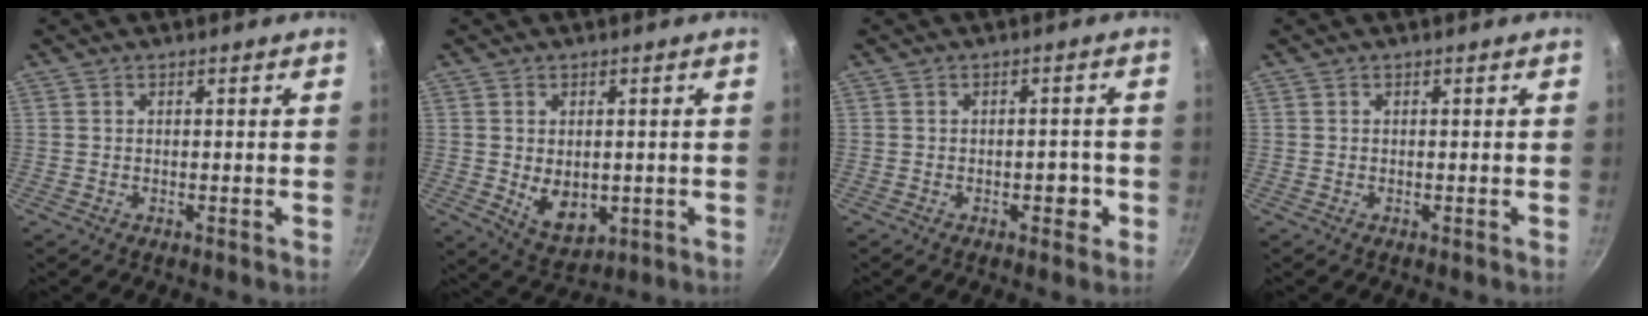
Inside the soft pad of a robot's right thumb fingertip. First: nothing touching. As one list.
[{"total": 7.1, "force": [-0.3, 4.8, 5.1], "torque": [-0.069, -0.016, 0.012]}, {"total": 3.4, "force": [-1.1, 2.1, 2.4], "torque": [-0.010, 0.012, -0.016]}, {"total": 0.0}]